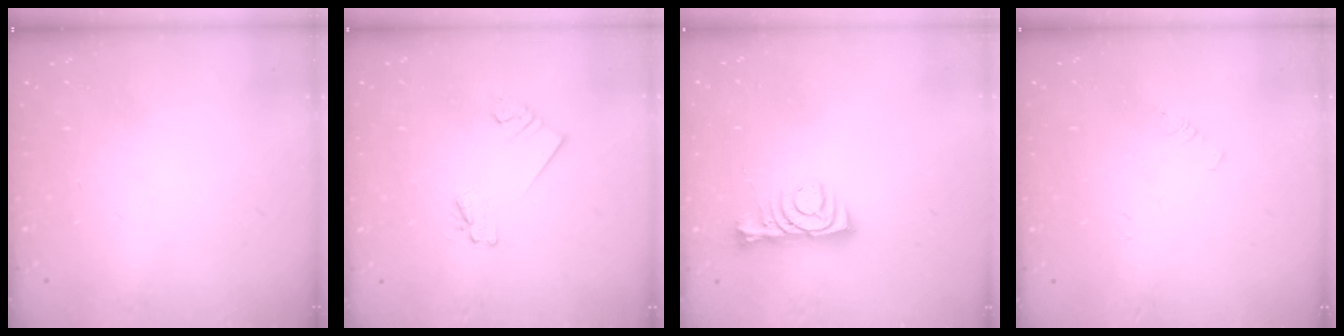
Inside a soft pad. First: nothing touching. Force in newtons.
{"total": 2.3, "press": 2.3, "slide": 0.1}
{"total": 7.0, "press": 7.0, "slide": 0.8}
{"total": 1.0, "press": 0.9, "slide": 0.2}